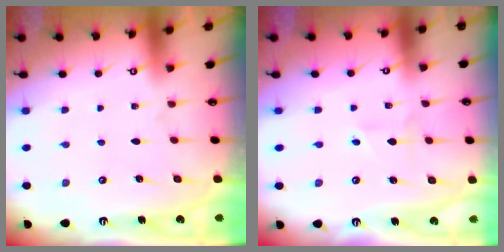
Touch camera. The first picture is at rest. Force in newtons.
{"total": 1.6, "press": 1.3, "slide": 0.9}